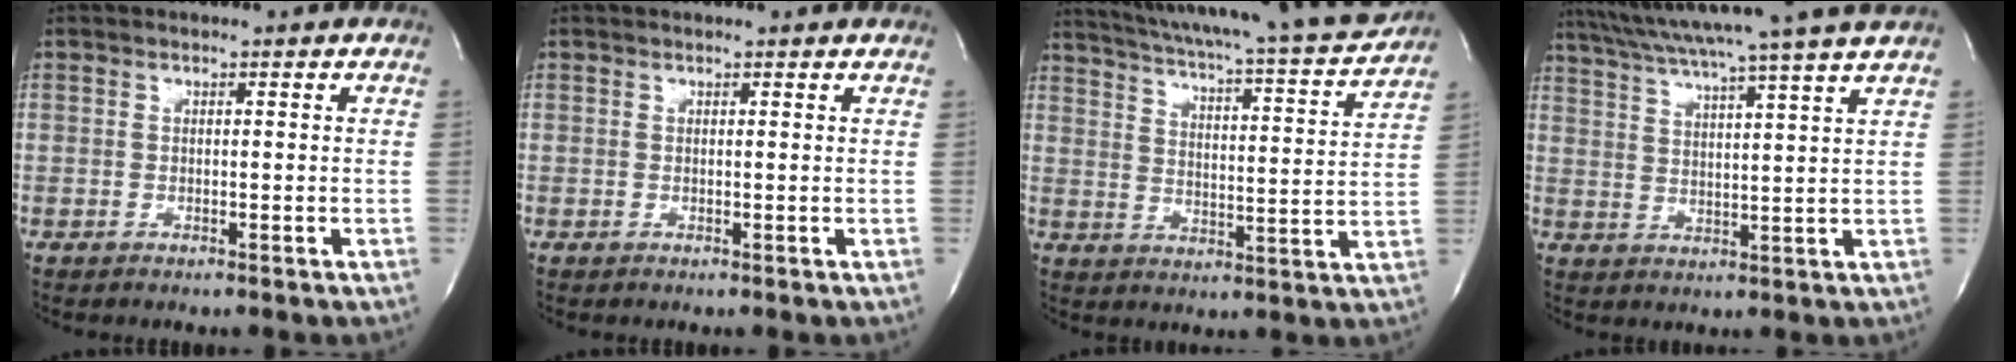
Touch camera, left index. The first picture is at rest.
{"total": 1.8, "force": [1.7, 0.1, 0.6], "torque": [-0.014, 0.012, 0.017]}
{"total": 21.6, "force": [19.7, 0.4, 8.9], "torque": [-0.147, -0.042, 0.264]}
{"total": 16.6, "force": [14.2, -2.3, 8.2], "torque": [-0.148, -0.010, 0.201]}